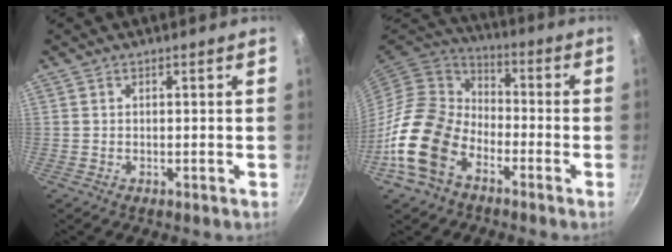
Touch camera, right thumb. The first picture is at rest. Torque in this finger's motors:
{"motor_torque": [0.26, 0.52, 1.58, -1.18, 0.41]}